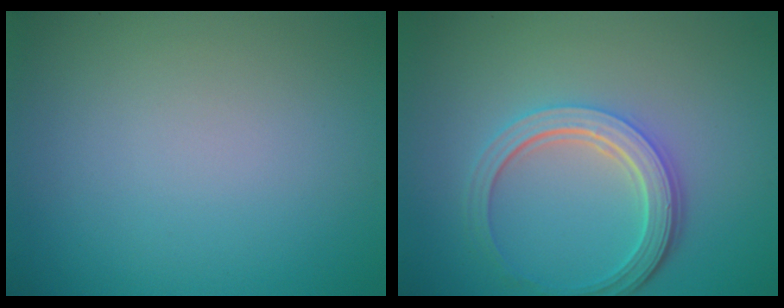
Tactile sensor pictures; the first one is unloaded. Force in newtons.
{"total": 4.8, "press": 3.7, "slide": 3.1}